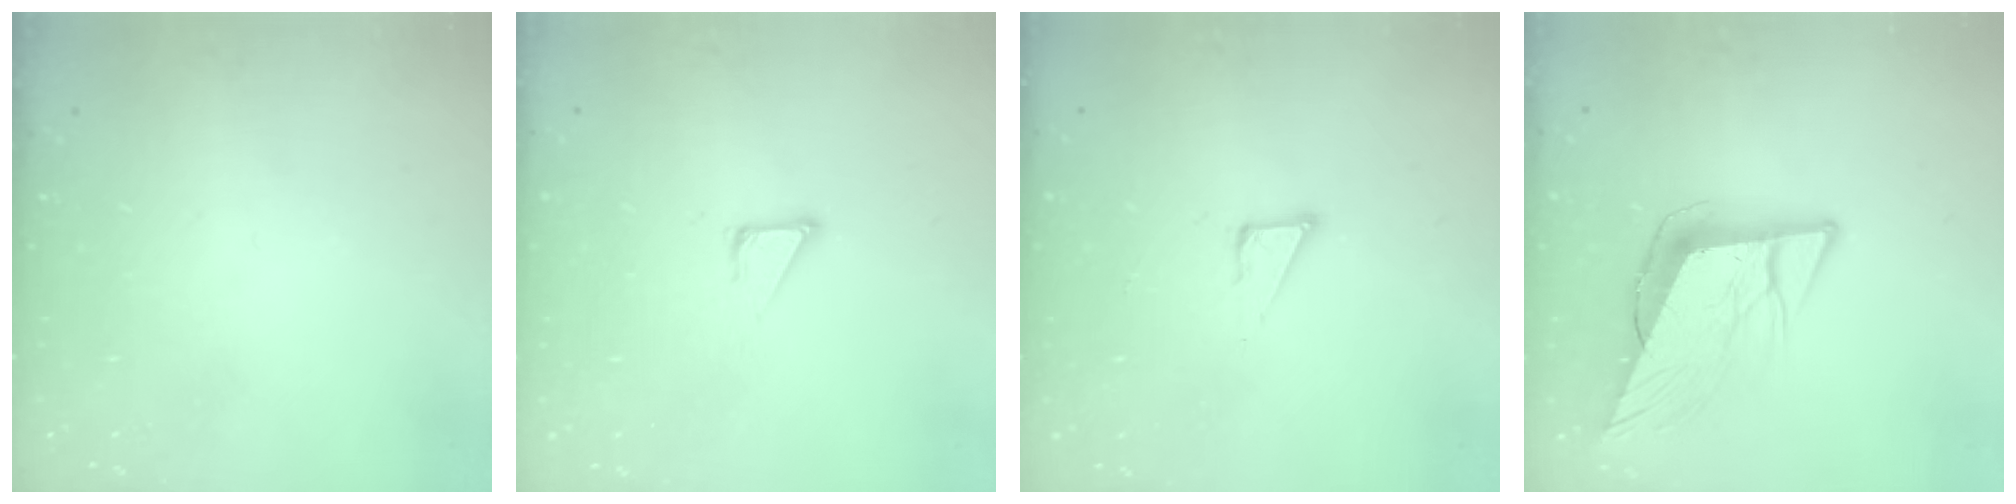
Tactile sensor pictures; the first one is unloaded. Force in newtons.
{"total": 3.5, "press": 3.5, "slide": 0.2}
{"total": 5.3, "press": 5.2, "slide": 0.3}
{"total": 11.1, "press": 10.3, "slide": 4.0}